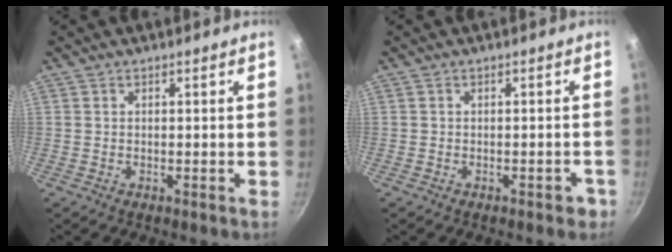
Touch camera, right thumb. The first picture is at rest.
{"total": 2.1, "force": [-1.2, 1.2, 1.3], "torque": [-0.003, 0.021, -0.005]}